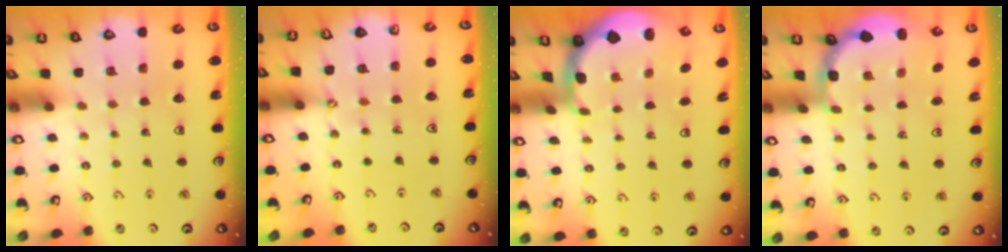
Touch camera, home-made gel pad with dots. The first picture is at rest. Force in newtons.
{"total": 1.4, "press": 1.3, "slide": 0.1}
{"total": 1.1, "press": 1.0, "slide": 0.4}
{"total": 3.0, "press": 2.6, "slide": 1.5}